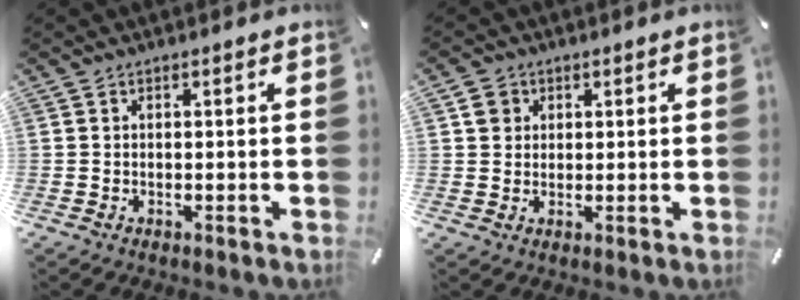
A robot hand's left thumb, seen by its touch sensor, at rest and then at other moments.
{"total": 3.2, "force": [1.1, 3.0, 0.6], "torque": [-0.002, -0.001, 0.016]}